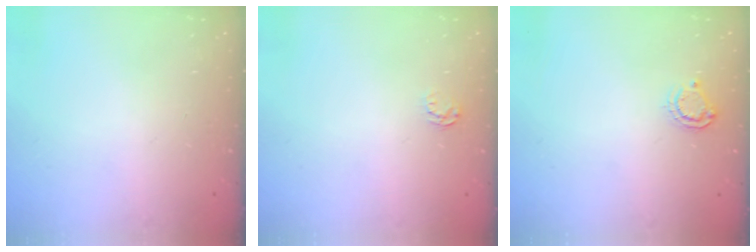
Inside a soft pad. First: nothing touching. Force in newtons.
{"total": 2.6, "press": 2.6, "slide": 0.4}
{"total": 5.1, "press": 5.0, "slide": 0.5}